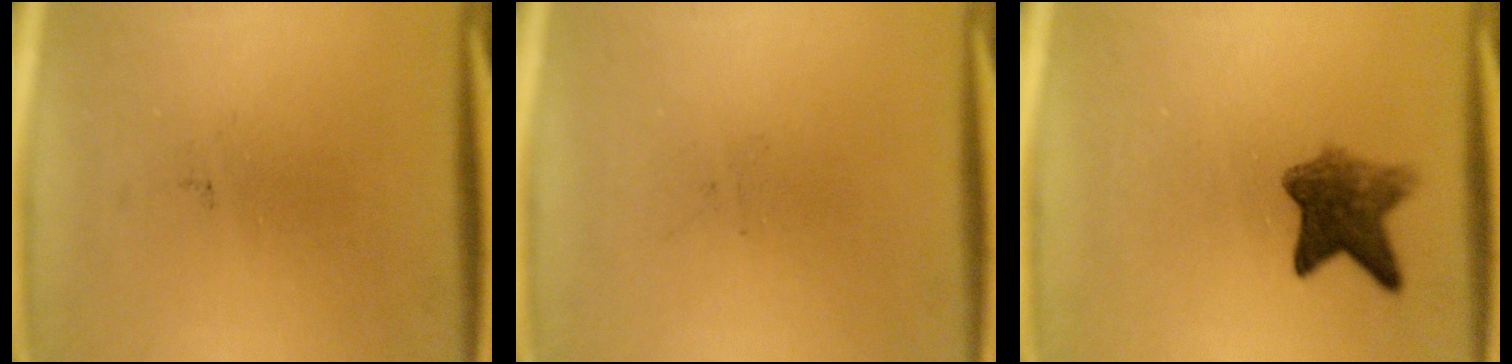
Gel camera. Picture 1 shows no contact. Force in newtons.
{"total": 0.0}
{"total": 6.1}